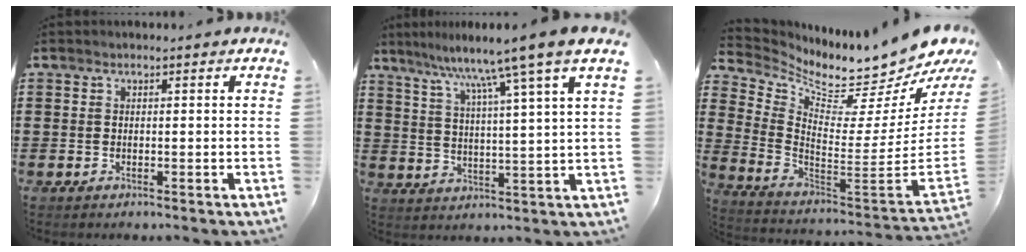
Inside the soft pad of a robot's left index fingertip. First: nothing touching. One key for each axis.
{"total": 8.5, "fx": 6.7, "fy": -1.6, "fz": 5.0, "tx": -0.118, "ty": -0.044, "tz": 0.099}
{"total": 5.7, "fx": 5.5, "fy": 0.6, "fz": 1.4, "tx": -0.053, "ty": -0.087, "tz": 0.081}